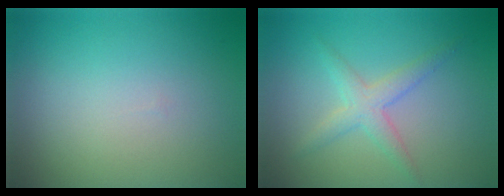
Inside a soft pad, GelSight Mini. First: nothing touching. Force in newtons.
{"total": 2.5, "press": 2.5, "slide": 0.1}